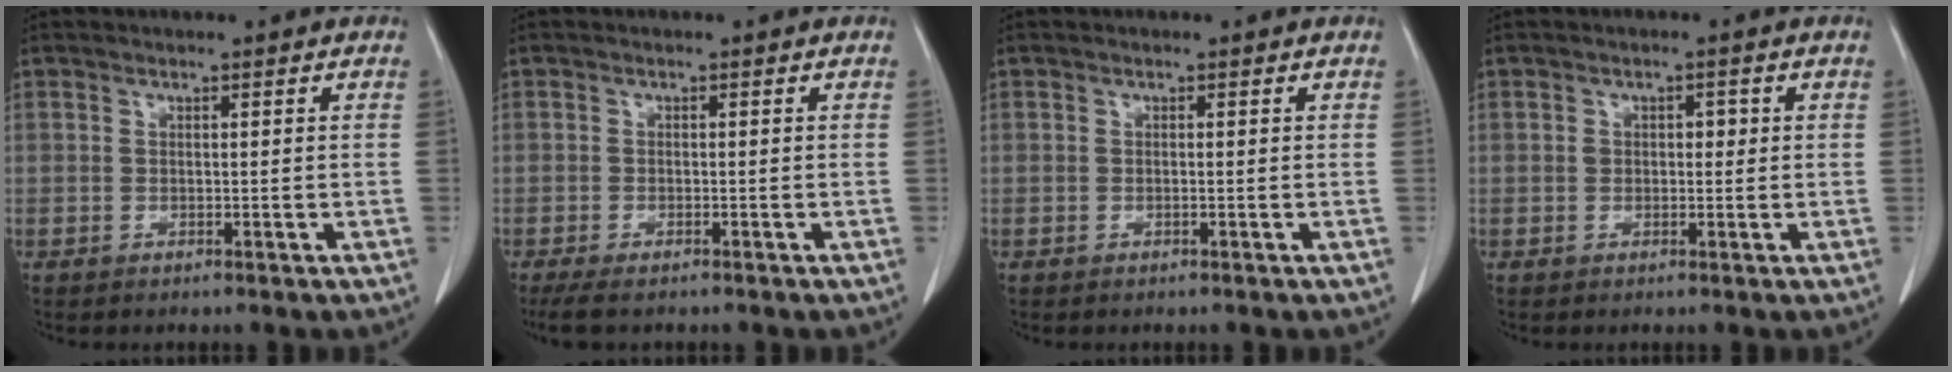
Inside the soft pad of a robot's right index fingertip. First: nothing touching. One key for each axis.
{"total": 4.1, "fx": -3.2, "fy": 1.2, "fz": 2.3, "tx": -0.040, "ty": -0.011, "tz": -0.049}
{"total": 0.0}
{"total": 2.1, "fx": 0.3, "fy": 1.4, "fz": 1.5, "tx": -0.025, "ty": 0.013, "tz": 0.004}